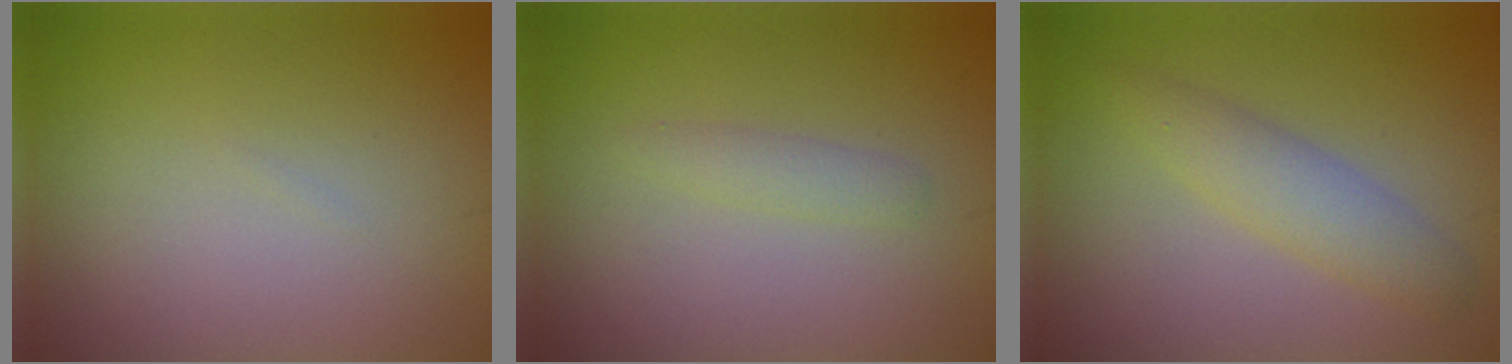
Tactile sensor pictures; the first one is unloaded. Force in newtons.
{"total": 1.3, "press": 1.3, "slide": 0.0}
{"total": 3.1, "press": 3.1, "slide": 0.1}